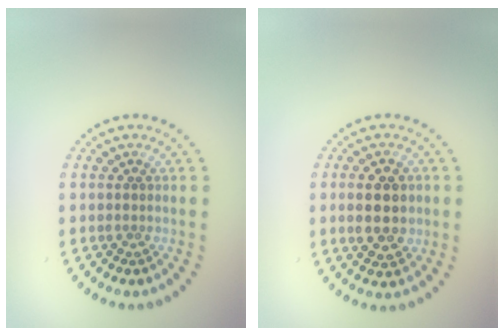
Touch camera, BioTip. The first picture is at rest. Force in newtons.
{"total": 4.8, "press": 4.8, "slide": 0.4}